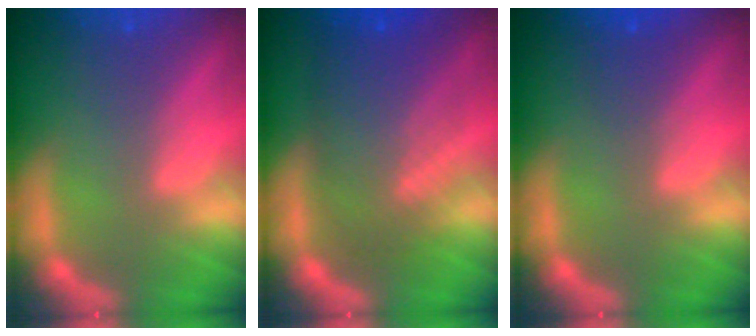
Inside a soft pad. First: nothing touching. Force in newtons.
{"total": 8.5}
{"total": 1.5}